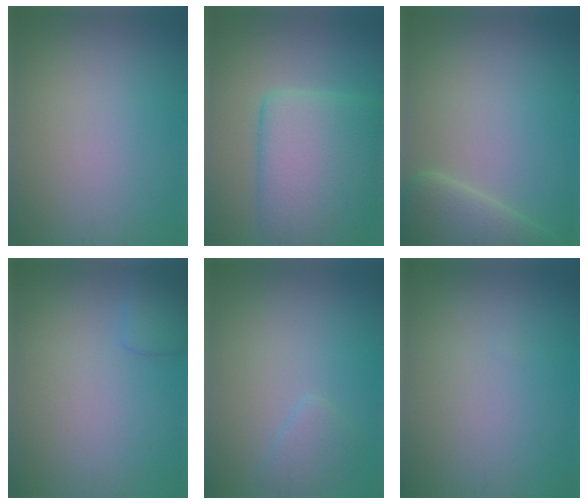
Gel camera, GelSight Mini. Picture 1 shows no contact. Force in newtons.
{"total": 8.4, "press": 8.3, "slide": 0.6}
{"total": 4.3, "press": 4.3, "slide": 0.4}
{"total": 1.7, "press": 1.7, "slide": 0.1}
{"total": 1.5, "press": 1.5, "slide": 0.1}
{"total": 0.0}